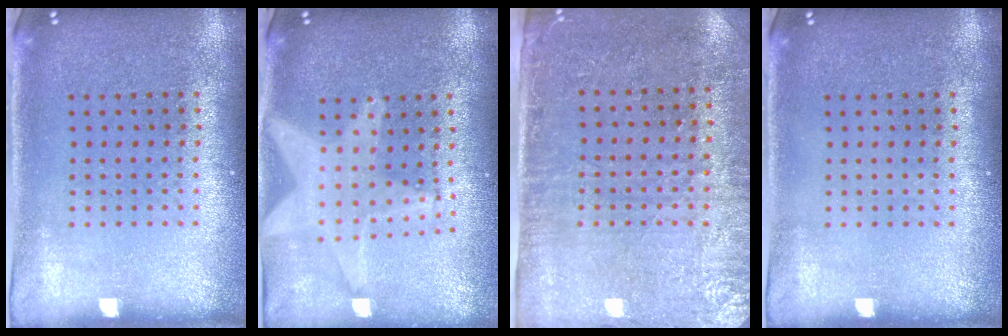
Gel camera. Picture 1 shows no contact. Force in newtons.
{"total": 2.1, "press": 1.7, "slide": 1.2}
{"total": 3.0, "press": 2.6, "slide": 1.4}
{"total": 0.0}